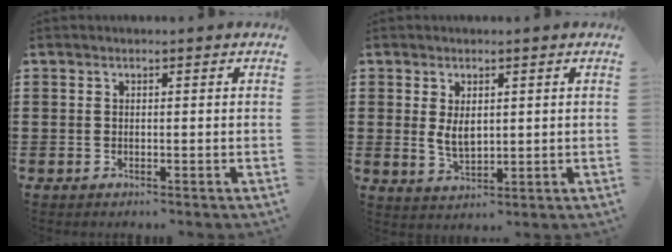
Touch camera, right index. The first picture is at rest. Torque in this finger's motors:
{"motor_torque": [0.98, 1.15, 0.16, 0.01]}